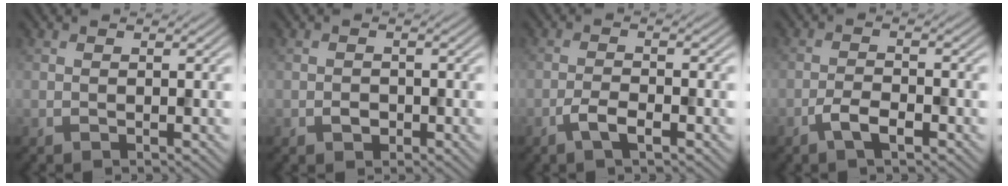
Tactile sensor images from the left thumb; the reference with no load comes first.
{"total": 1.4, "force": [-0.6, 1.1, 0.6], "torque": [-0.010, -0.002, -0.013]}
{"total": 2.8, "force": [-1.6, 0.8, 2.1], "torque": [-0.047, 0.002, -0.035]}
{"total": 3.2, "force": [-1.9, 1.0, 2.4], "torque": [-0.051, 0.002, -0.041]}